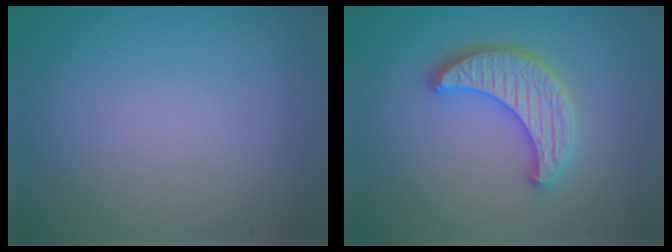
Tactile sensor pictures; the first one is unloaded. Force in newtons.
{"total": 3.8, "press": 3.7, "slide": 0.9}